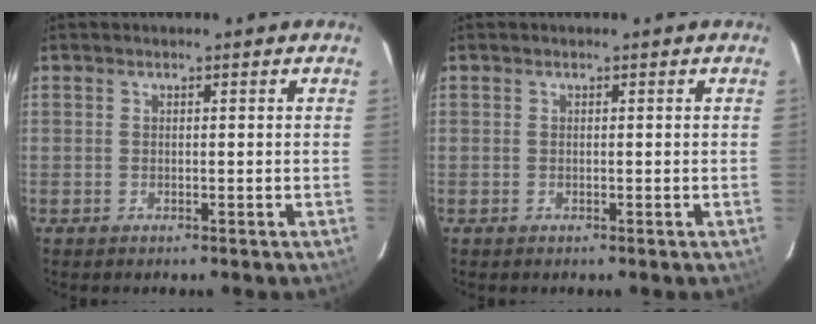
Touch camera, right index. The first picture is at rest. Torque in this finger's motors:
{"motor_torque": [0.00, 0.00, 0.03, 0.01]}